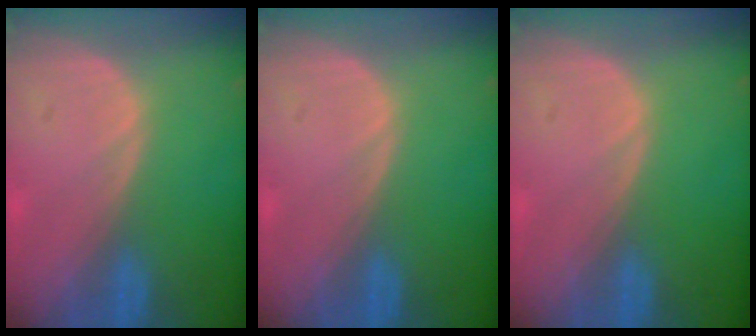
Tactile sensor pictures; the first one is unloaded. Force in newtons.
{"total": 0.0}
{"total": 0.0}